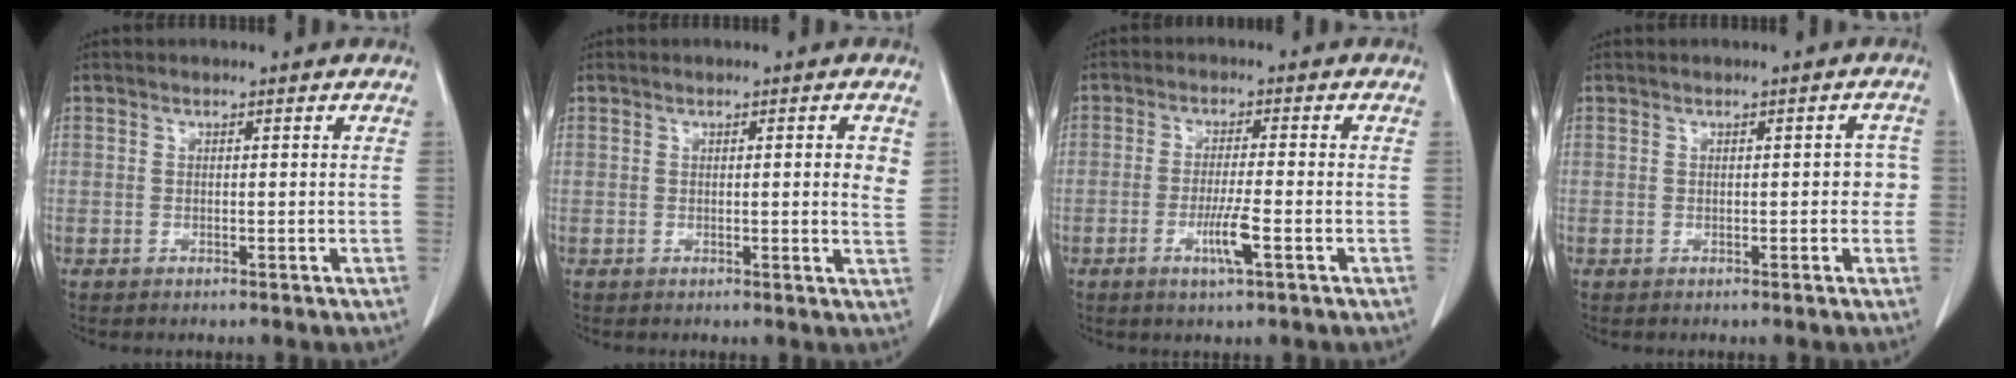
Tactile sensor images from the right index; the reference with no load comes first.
{"total": 2.5, "force": [0.7, 0.3, 2.4], "torque": [-0.026, -0.002, 0.005]}
{"total": 4.8, "force": [-1.9, 0.0, 4.4], "torque": [-0.083, -0.009, -0.036]}
{"total": 2.2, "force": [-0.2, 1.3, 1.7], "torque": [-0.007, 0.018, -0.003]}